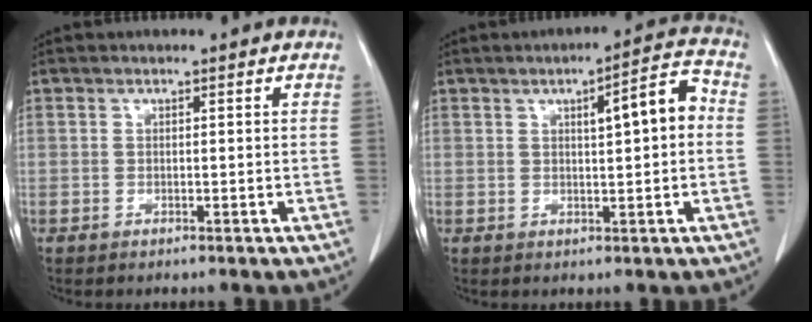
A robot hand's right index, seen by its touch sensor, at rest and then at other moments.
{"total": 6.6, "force": [0.9, 1.2, 6.5], "torque": [-0.092, 0.020, 0.011]}